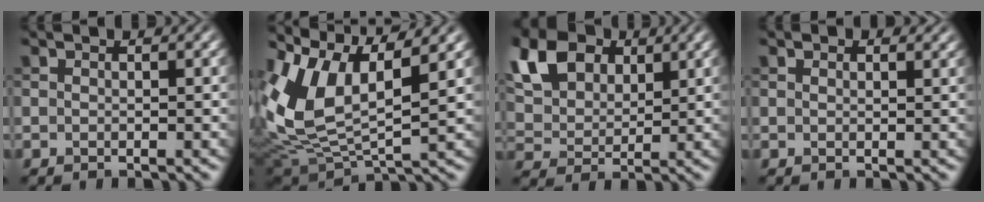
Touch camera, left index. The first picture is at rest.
{"total": 8.7, "force": [3.7, 4.1, 6.7], "torque": [-0.151, 0.006, 0.072]}
{"total": 8.4, "force": [4.1, 5.5, 4.9], "torque": [-0.129, 0.020, 0.075]}
{"total": 1.5, "force": [1.1, 0.8, 0.6], "torque": [-0.009, -0.003, 0.014]}